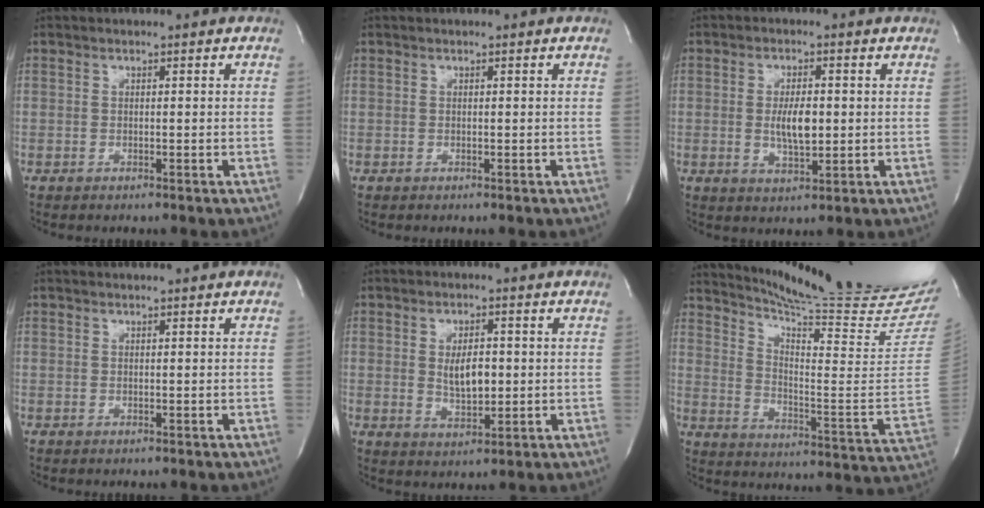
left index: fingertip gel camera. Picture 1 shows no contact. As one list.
[{"total": 0.0}, {"total": 5.0, "force": [-0.4, 1.5, 4.8], "torque": [-0.091, -0.011, -0.003]}, {"total": 1.4, "force": [1.4, 0.0, 0.4], "torque": [-0.006, 0.016, 0.022]}, {"total": 4.8, "force": [-0.1, 2.2, 4.3], "torque": [-0.078, -0.010, 0.007]}, {"total": 25.6, "force": [23.1, -1.2, 10.9], "torque": [-0.176, -0.131, 0.309]}]